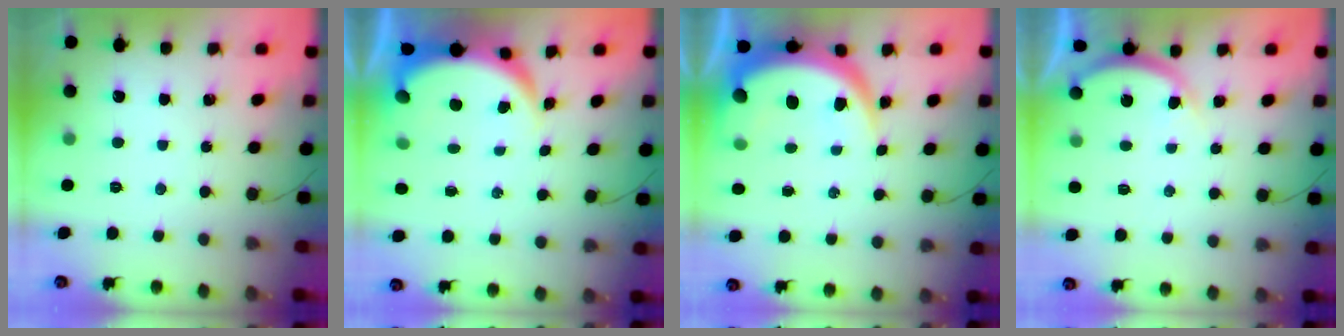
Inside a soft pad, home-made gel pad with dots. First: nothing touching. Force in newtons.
{"total": 5.4, "press": 5.4, "slide": 0.2}
{"total": 10.4, "press": 10.4, "slide": 1.0}
{"total": 4.4, "press": 4.3, "slide": 0.7}